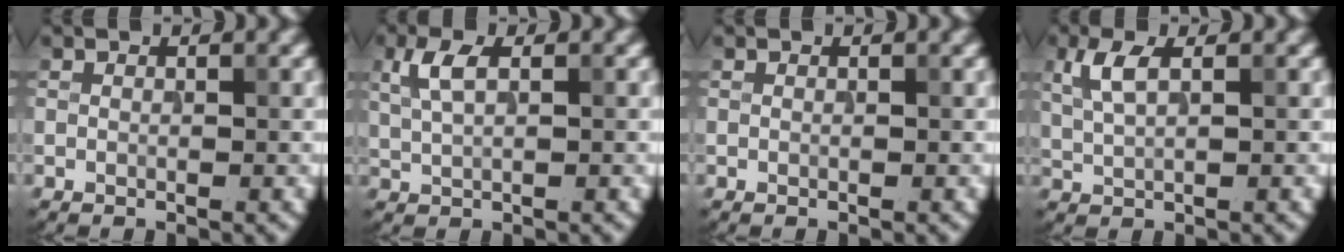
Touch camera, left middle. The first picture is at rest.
{"total": 2.8, "force": [1.1, 1.2, 2.3], "torque": [-0.052, 0.004, 0.023]}
{"total": 0.0}
{"total": 2.8, "force": [1.2, 1.1, 2.3], "torque": [-0.056, 0.003, 0.025]}